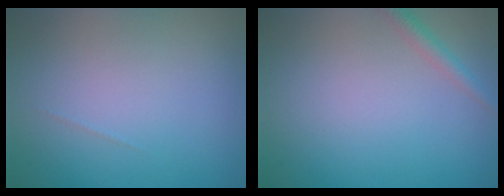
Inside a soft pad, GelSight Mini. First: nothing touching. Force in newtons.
{"total": 1.4, "press": 1.4, "slide": 0.1}